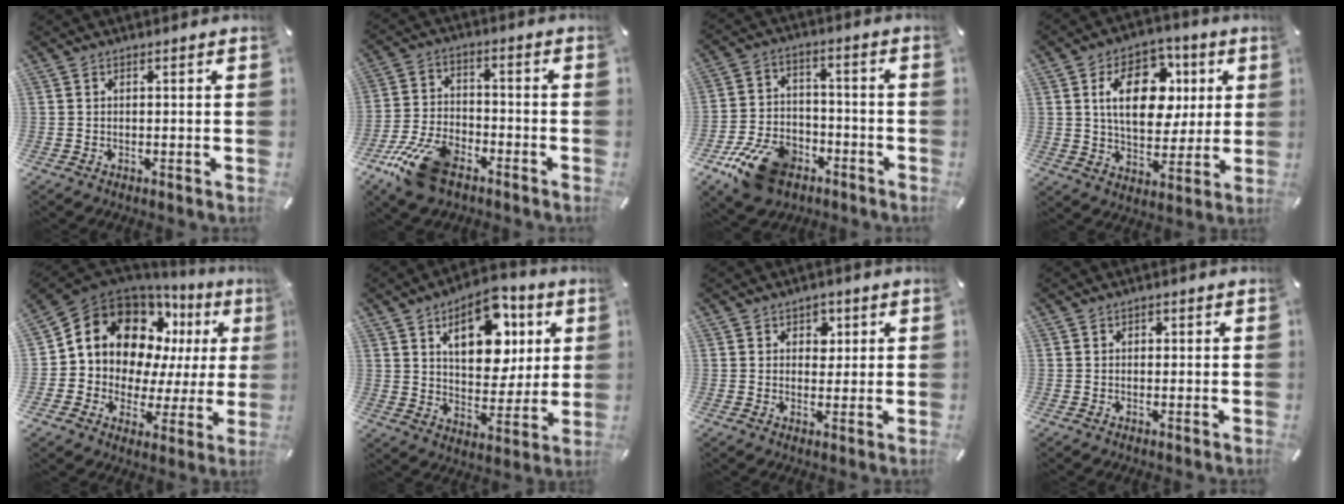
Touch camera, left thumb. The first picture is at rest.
{"total": 13.1, "force": [-8.2, 6.6, 7.7], "torque": [-0.154, 0.039, -0.149]}
{"total": 14.3, "force": [-8.5, 8.8, 7.3], "torque": [-0.122, 0.059, -0.145]}
{"total": 16.4, "force": [4.4, 11.1, 11.3], "torque": [-0.177, 0.004, 0.077]}
{"total": 14.3, "force": [7.0, 11.0, 6.0], "torque": [-0.107, -0.061, 0.131]}
{"total": 15.9, "force": [7.1, 9.8, 10.4], "torque": [-0.143, -0.022, 0.122]}
{"total": 3.4, "force": [1.3, 2.9, 1.2], "torque": [0.000, -0.007, 0.013]}
{"total": 0.7, "force": [0.1, 0.6, 0.2], "torque": [-0.003, 0.004, 0.000]}